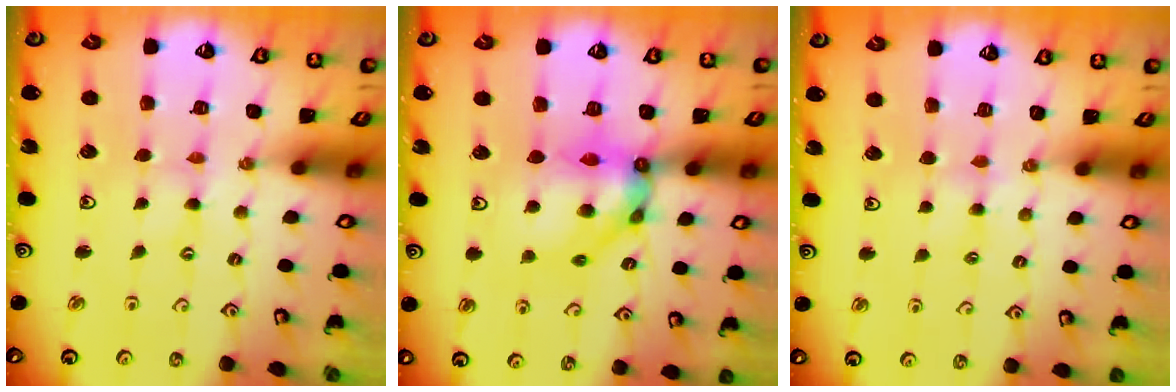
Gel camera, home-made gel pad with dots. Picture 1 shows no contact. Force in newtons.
{"total": 12.3, "press": 12.3, "slide": 1.2}
{"total": 4.0, "press": 3.9, "slide": 0.6}